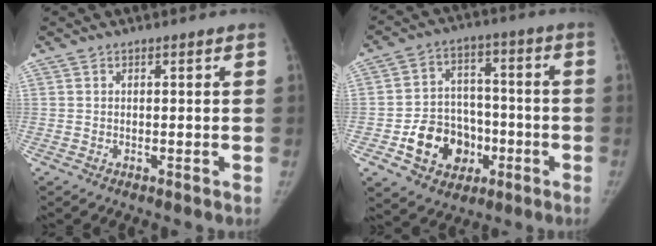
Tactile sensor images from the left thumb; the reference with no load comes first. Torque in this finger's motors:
{"motor_torque": [-0.12, 0.23, 0.46, 0.43, 0.02]}